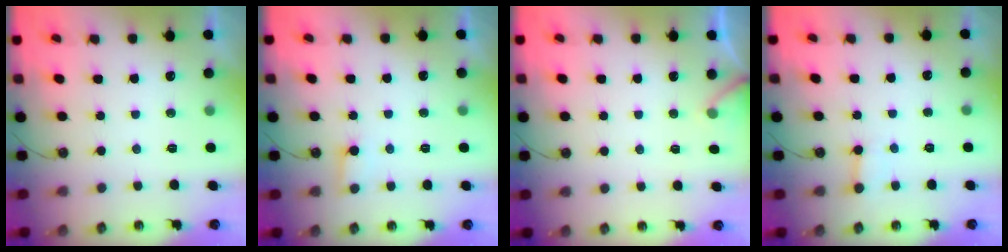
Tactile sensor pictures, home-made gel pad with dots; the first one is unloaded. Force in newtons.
{"total": 4.3, "press": 4.2, "slide": 0.3}
{"total": 4.4, "press": 4.4, "slide": 0.2}
{"total": 2.4, "press": 2.4, "slide": 0.2}